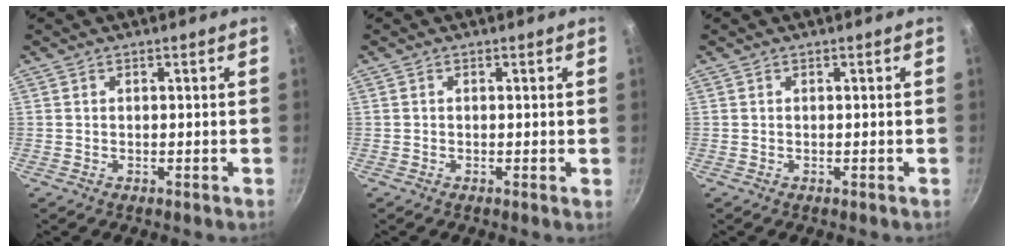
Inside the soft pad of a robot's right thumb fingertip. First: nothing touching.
{"total": 0.0}
{"total": 0.0}